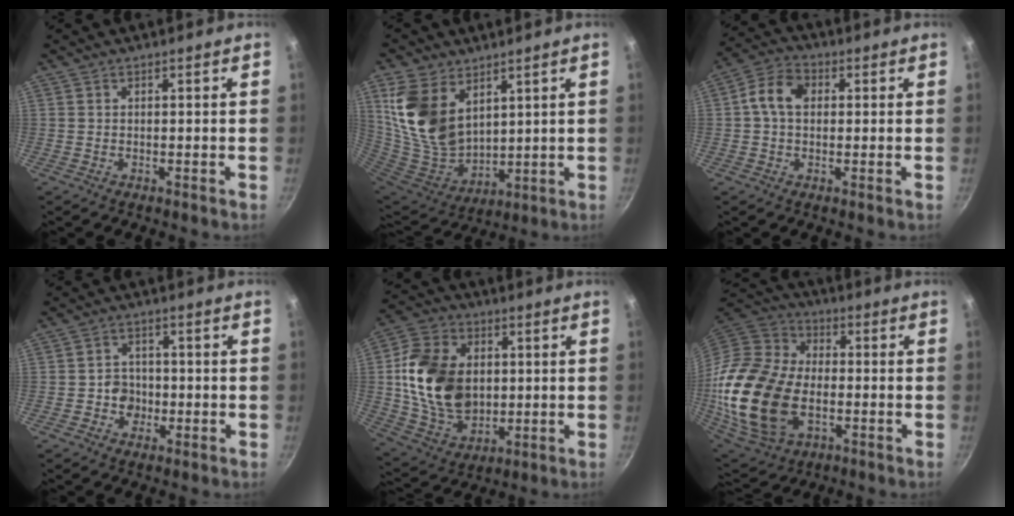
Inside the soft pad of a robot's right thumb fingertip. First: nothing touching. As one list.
[{"total": 16.7, "force": [7.3, 10.6, 10.5], "torque": [-0.201, -0.052, 0.159]}, {"total": 7.3, "force": [1.0, 5.1, 5.0], "torque": [-0.083, 0.018, 0.003]}, {"total": 4.5, "force": [-1.1, 4.0, 1.7], "torque": [0.002, 0.010, -0.022]}, {"total": 19.5, "force": [1.5, 14.3, 13.2], "torque": [-0.221, 0.001, 0.034]}, {"total": 26.4, "force": [-3.9, 17.3, 19.5], "torque": [-0.390, 0.015, -0.064]}]